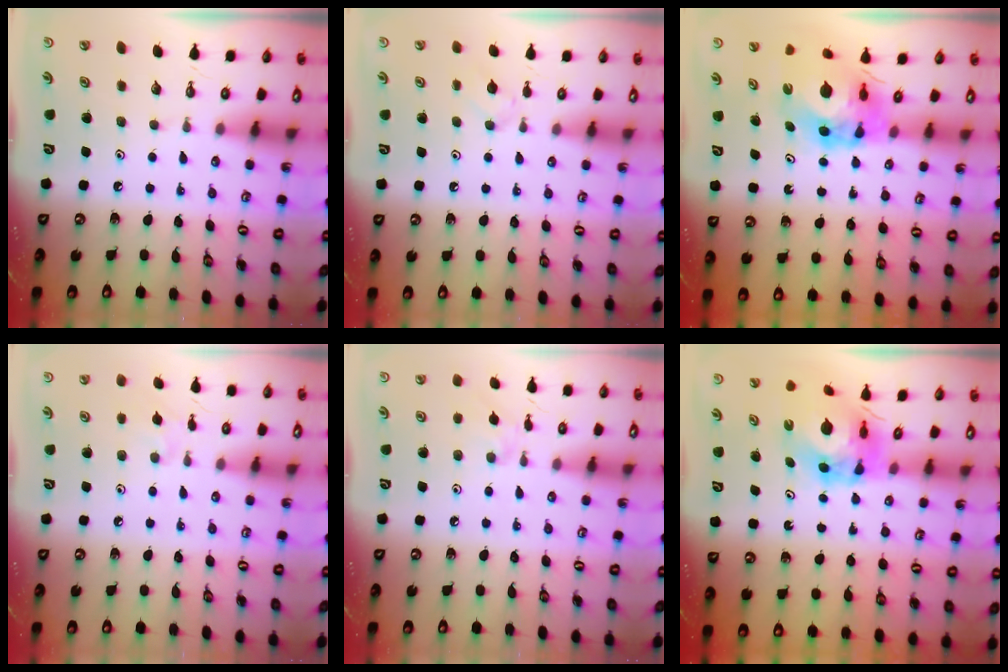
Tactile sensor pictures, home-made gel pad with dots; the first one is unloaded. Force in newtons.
{"total": 2.2, "press": 2.1, "slide": 0.6}
{"total": 10.9, "press": 10.9, "slide": 0.6}
{"total": 2.9, "press": 2.8, "slide": 0.6}
{"total": 1.6, "press": 1.5, "slide": 0.4}
{"total": 7.1, "press": 7.0, "slide": 0.8}